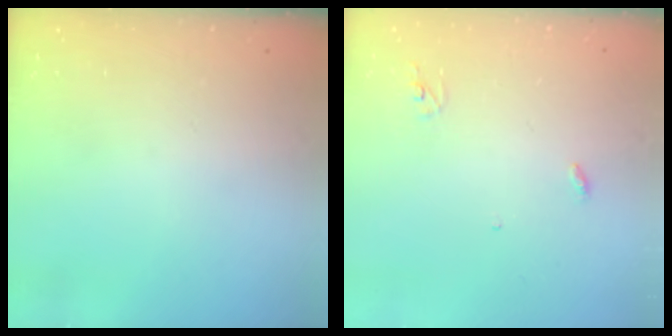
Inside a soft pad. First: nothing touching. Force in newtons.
{"total": 3.0, "press": 2.9, "slide": 0.2}